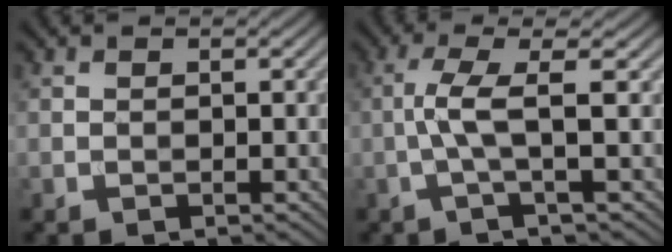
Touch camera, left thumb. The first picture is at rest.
{"total": 4.2, "force": [-0.2, 0.3, 4.1], "torque": [-0.081, 0.009, -0.015]}